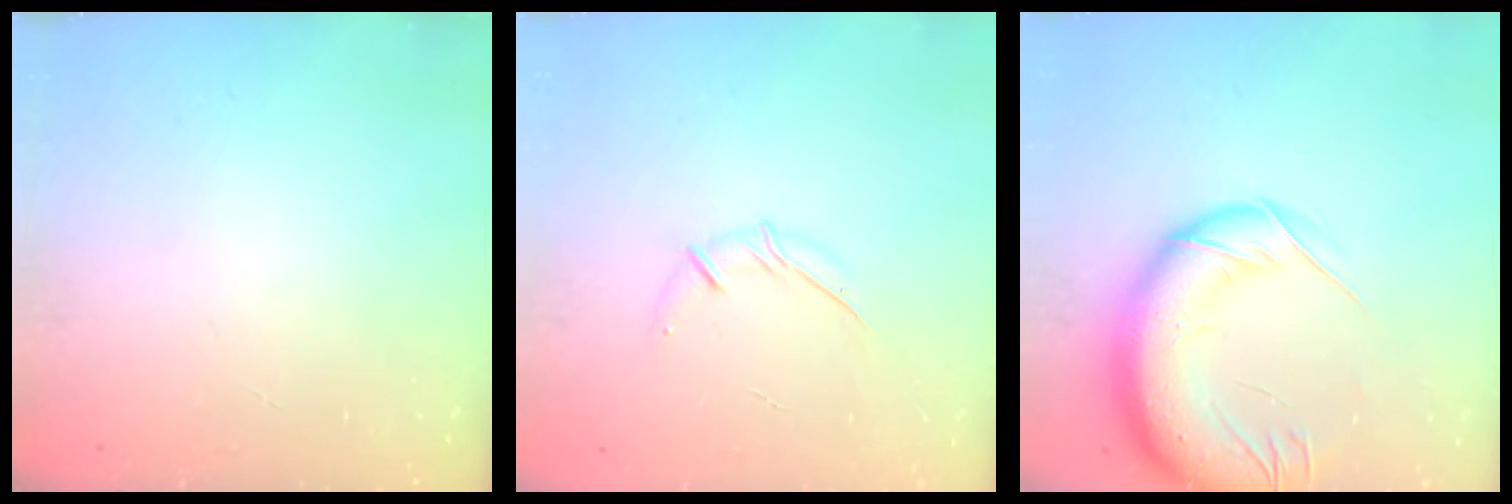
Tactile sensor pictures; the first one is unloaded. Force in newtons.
{"total": 6.1, "press": 6.0, "slide": 1.1}
{"total": 20.9, "press": 20.3, "slide": 4.9}